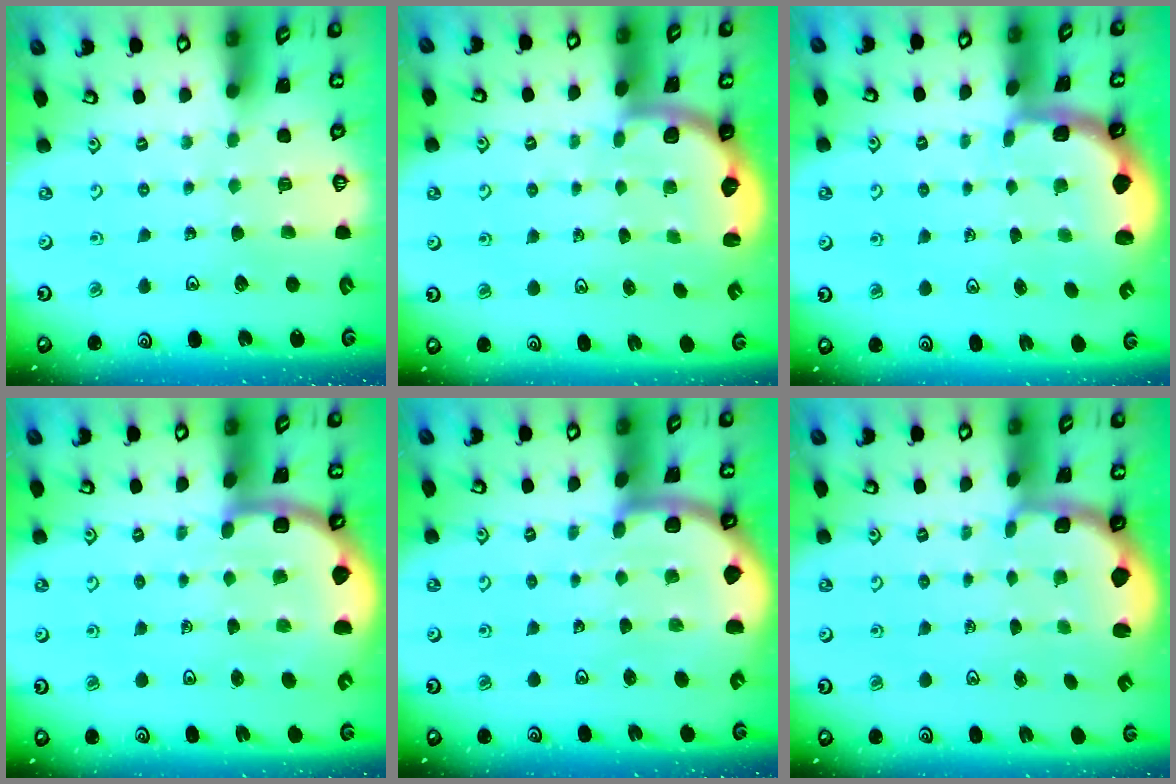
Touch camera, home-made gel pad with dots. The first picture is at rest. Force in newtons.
{"total": 2.1, "press": 1.9, "slide": 0.8}
{"total": 2.0, "press": 1.8, "slide": 0.9}
{"total": 6.3, "press": 6.0, "slide": 1.9}
{"total": 4.0, "press": 4.0, "slide": 0.6}
{"total": 2.4, "press": 1.1, "slide": 2.2}